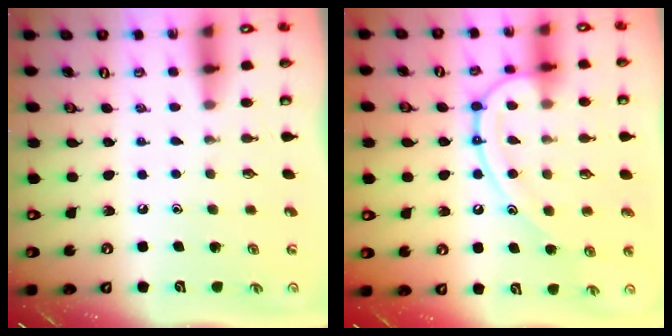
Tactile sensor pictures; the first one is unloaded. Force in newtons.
{"total": 14.2, "press": 14.1, "slide": 1.5}